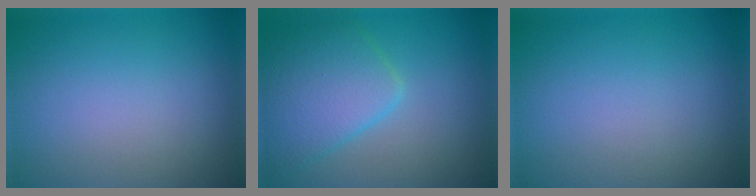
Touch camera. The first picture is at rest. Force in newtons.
{"total": 5.5, "press": 5.5, "slide": 0.1}
{"total": 0.0}